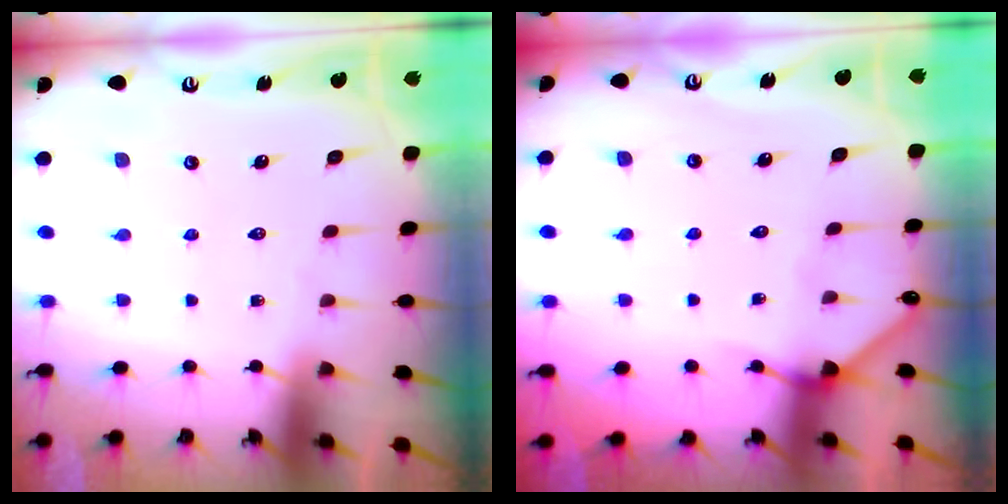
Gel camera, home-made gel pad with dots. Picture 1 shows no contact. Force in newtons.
{"total": 3.1, "press": 3.0, "slide": 0.3}